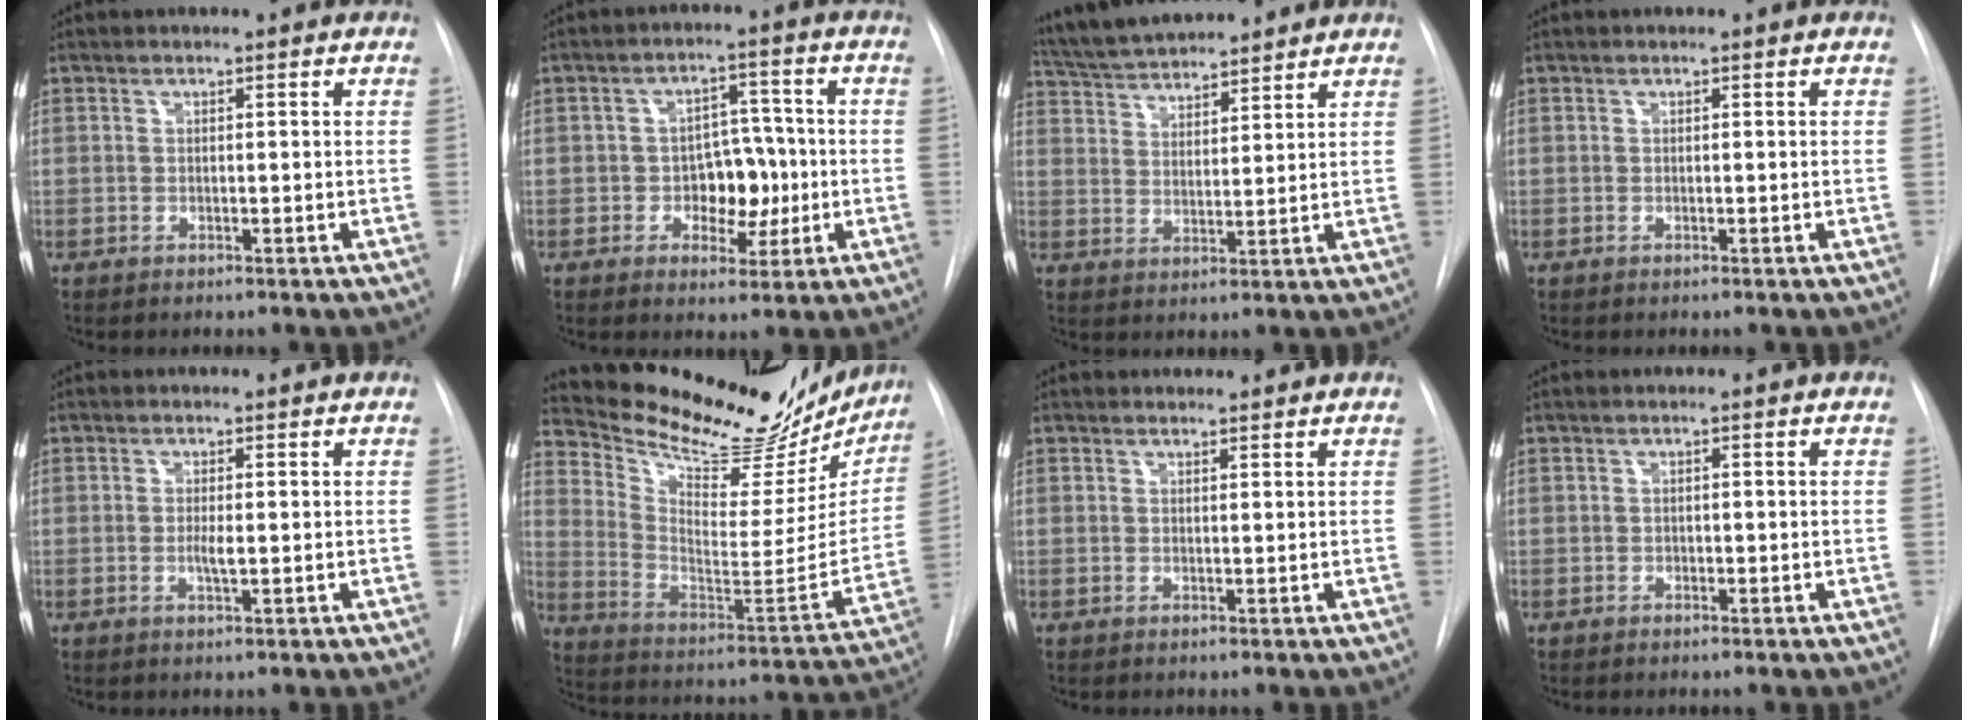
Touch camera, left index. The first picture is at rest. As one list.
[{"total": 6.9, "force": [-2.0, 4.6, 4.8], "torque": [-0.063, 0.012, -0.025]}, {"total": 11.2, "force": [10.4, 1.9, 3.7], "torque": [-0.073, 0.022, 0.182]}, {"total": 0.0}, {"total": 1.7, "force": [-0.9, 0.3, 1.4], "torque": [-0.029, -0.009, -0.013]}, {"total": 27.6, "force": [24.5, 7.4, 10.4], "torque": [-0.170, -0.066, 0.336]}, {"total": 0.6, "force": [0.4, 0.3, -0.3], "torque": [-0.002, 0.001, 0.010]}, {"total": 1.0, "force": [-0.9, 0.3, -0.1], "torque": [0.004, -0.004, -0.014]}]